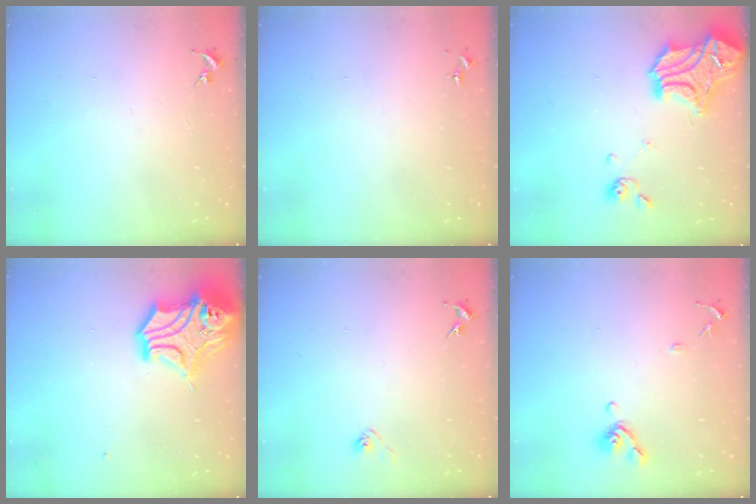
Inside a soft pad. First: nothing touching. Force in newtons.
{"total": 0.0}
{"total": 20.6, "press": 20.5, "slide": 1.8}
{"total": 17.7, "press": 17.5, "slide": 2.6}
{"total": 3.2, "press": 3.0, "slide": 0.9}
{"total": 8.9, "press": 8.8, "slide": 1.4}